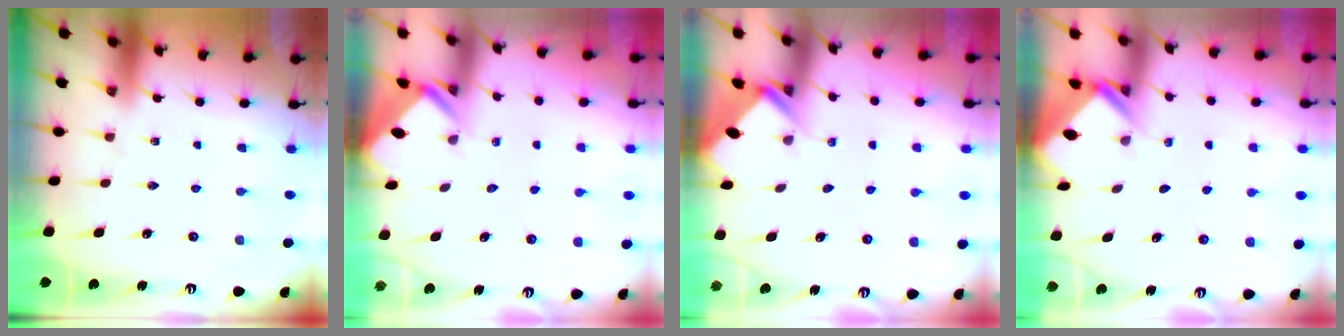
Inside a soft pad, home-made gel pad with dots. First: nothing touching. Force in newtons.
{"total": 2.8, "press": 2.8, "slide": 0.2}
{"total": 2.6, "press": 2.6, "slide": 0.2}
{"total": 2.4, "press": 2.4, "slide": 0.1}